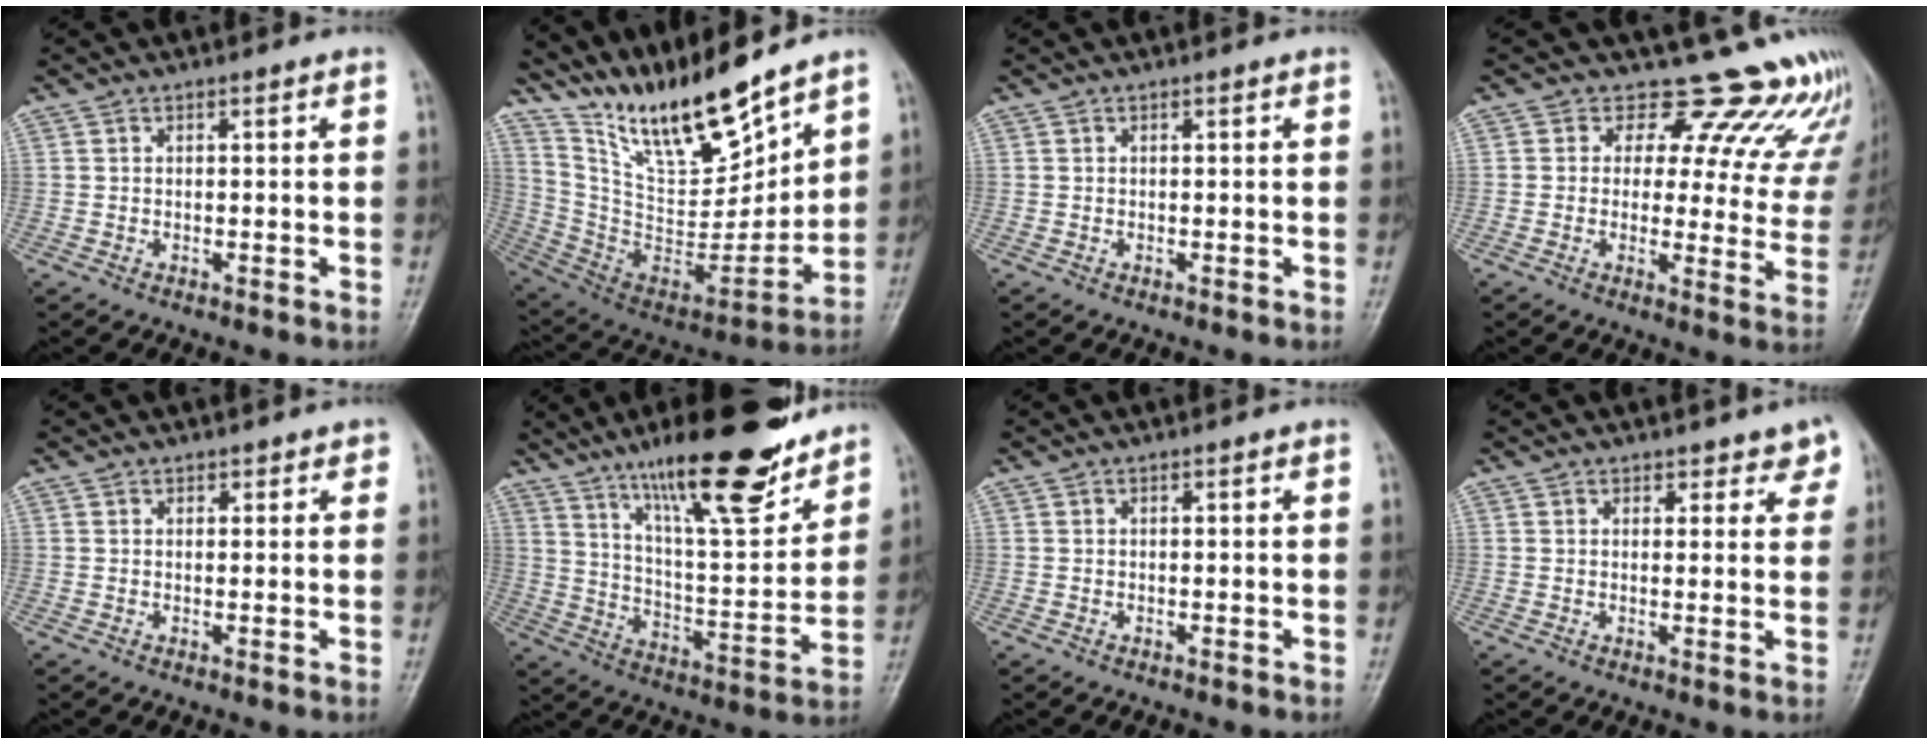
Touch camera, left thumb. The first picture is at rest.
{"total": 19.5, "force": [16.0, 4.6, 10.0], "torque": [-0.136, -0.097, 0.305]}
{"total": 0.0}
{"total": 16.5, "force": [14.6, 6.8, 3.8], "torque": [0.012, -0.107, 0.138]}
{"total": 1.5, "force": [1.1, 1.0, 0.3], "torque": [0.015, -0.005, 0.009]}
{"total": 22.3, "force": [15.6, 5.2, 15.0], "torque": [-0.205, -0.076, 0.256]}
{"total": 0.0}
{"total": 4.2, "force": [3.3, 2.2, 1.2], "torque": [0.026, -0.017, 0.037]}